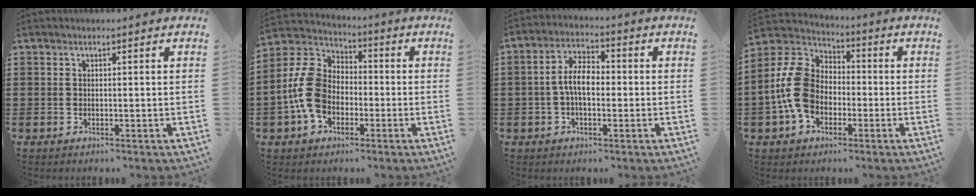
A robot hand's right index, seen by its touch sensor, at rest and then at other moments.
{"total": 11.1, "force": [-2.7, 8.1, 7.1], "torque": [-0.193, 0.013, -0.058]}
{"total": 5.8, "force": [-0.9, 2.7, 5.1], "torque": [-0.105, 0.003, -0.020]}
{"total": 11.7, "force": [-2.5, 8.6, 7.5], "torque": [-0.202, 0.014, -0.053]}